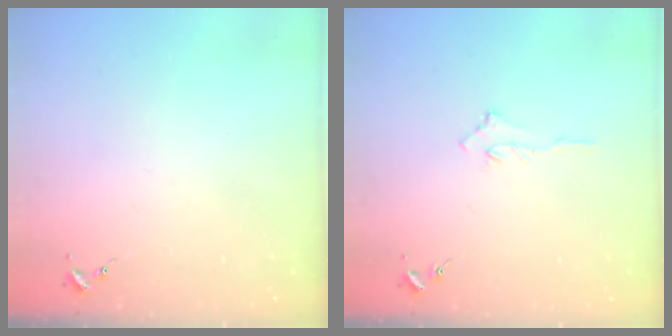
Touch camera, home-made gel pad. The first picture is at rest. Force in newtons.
{"total": 2.9, "press": 2.9, "slide": 0.4}